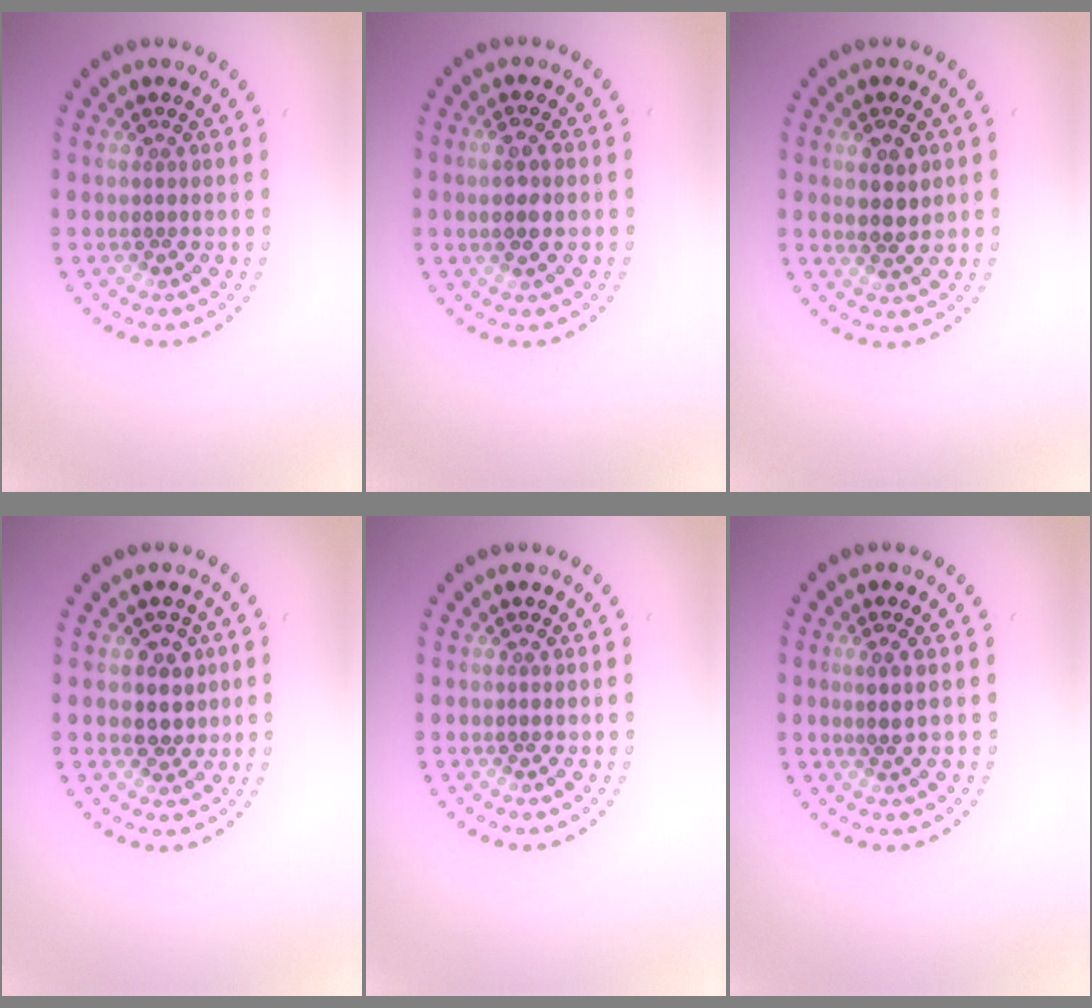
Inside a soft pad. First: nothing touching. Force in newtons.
{"total": 2.3, "press": 2.1, "slide": 0.8}
{"total": 2.5, "press": 2.5, "slide": 0.4}
{"total": 2.3, "press": 2.2, "slide": 0.9}
{"total": 0.0}
{"total": 1.2, "press": 0.8, "slide": 0.8}